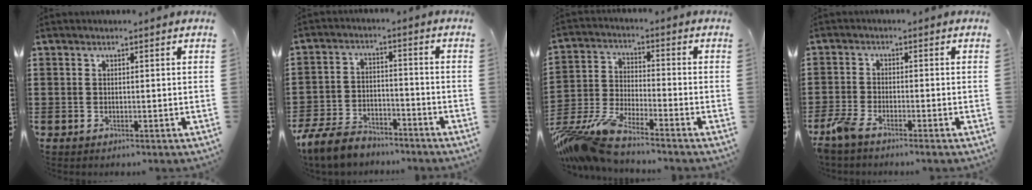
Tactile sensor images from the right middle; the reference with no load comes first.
{"total": 6.8, "force": [-6.2, 2.0, 2.1], "torque": [-0.062, 0.007, -0.126]}
{"total": 8.6, "force": [-7.9, 0.6, 3.2], "torque": [-0.094, -0.012, -0.164]}
{"total": 3.3, "force": [-2.5, 0.6, 2.0], "torque": [-0.070, -0.009, -0.056]}